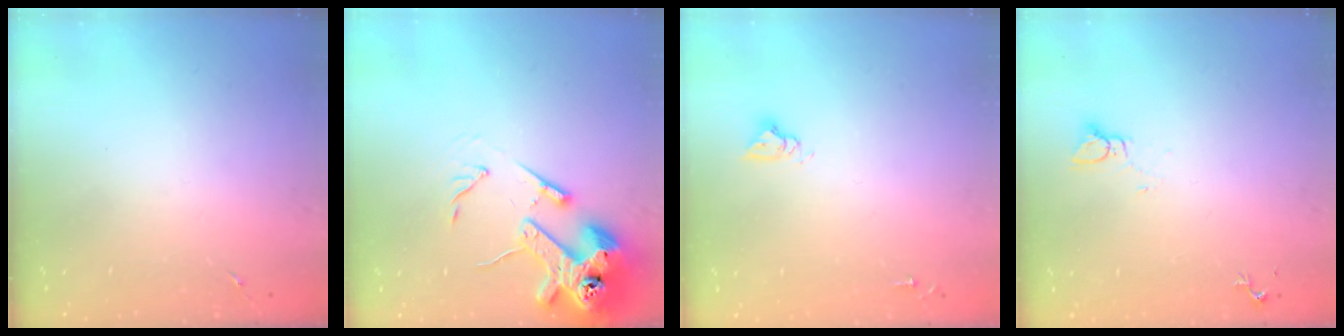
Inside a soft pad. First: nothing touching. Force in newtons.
{"total": 15.7, "press": 15.5, "slide": 2.1}
{"total": 4.8, "press": 4.8, "slide": 0.3}
{"total": 2.8, "press": 2.8, "slide": 0.1}